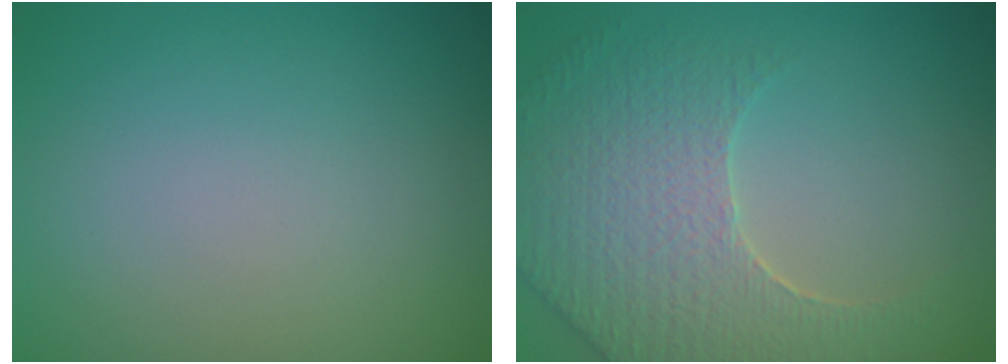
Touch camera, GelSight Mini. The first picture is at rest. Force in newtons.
{"total": 5.9, "press": 5.1, "slide": 3.0}